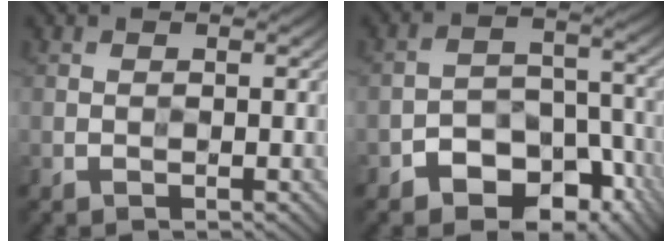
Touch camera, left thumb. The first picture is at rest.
{"total": 9.1, "force": [-5.6, 5.6, 4.5], "torque": [-0.066, -0.006, -0.095]}